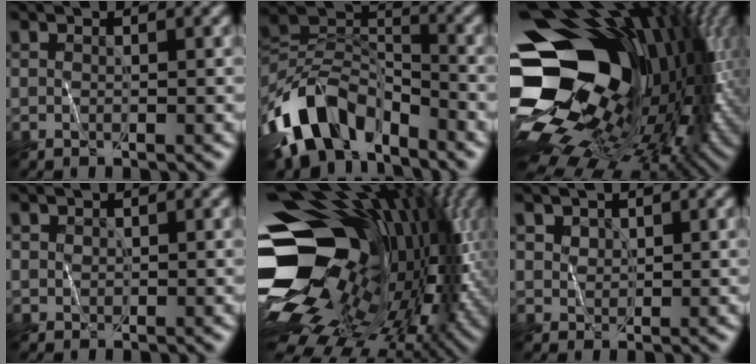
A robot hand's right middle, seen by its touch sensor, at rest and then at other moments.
{"total": 10.4, "force": [-6.2, 5.9, 5.9], "torque": [-0.103, 0.003, -0.125]}
{"total": 21.3, "force": [-0.7, 15.2, 14.9], "torque": [-0.273, -0.018, 0.001]}
{"total": 0.8, "force": [0.5, 0.5, -0.2], "torque": [0.010, 0.001, 0.008]}
{"total": 19.8, "force": [-1.7, 13.6, 14.3], "torque": [-0.269, -0.009, -0.012]}
{"total": 2.3, "force": [1.8, 1.4, 0.6], "torque": [-0.024, 0.003, 0.041]}